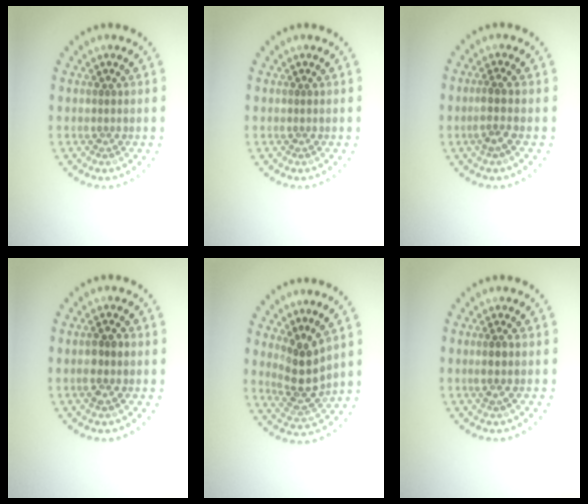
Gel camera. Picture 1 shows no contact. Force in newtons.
{"total": 0.0}
{"total": 1.7, "press": 1.3, "slide": 1.0}
{"total": 1.9, "press": 1.8, "slide": 0.5}
{"total": 3.3, "press": 2.8, "slide": 1.7}
{"total": 1.0, "press": 0.8, "slide": 0.7}